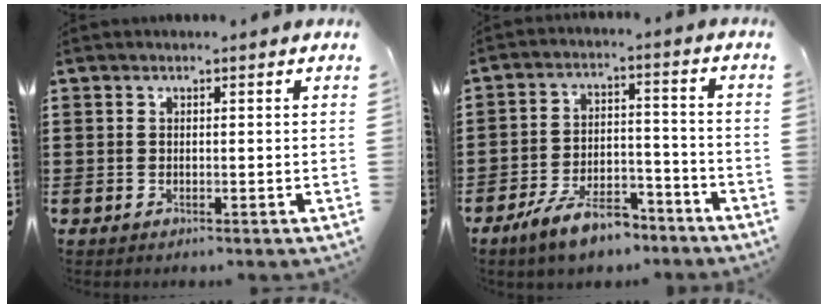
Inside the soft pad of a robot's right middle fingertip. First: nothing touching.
{"total": 8.3, "force": [-6.7, 2.6, 4.2], "torque": [-0.085, 0.012, -0.127]}